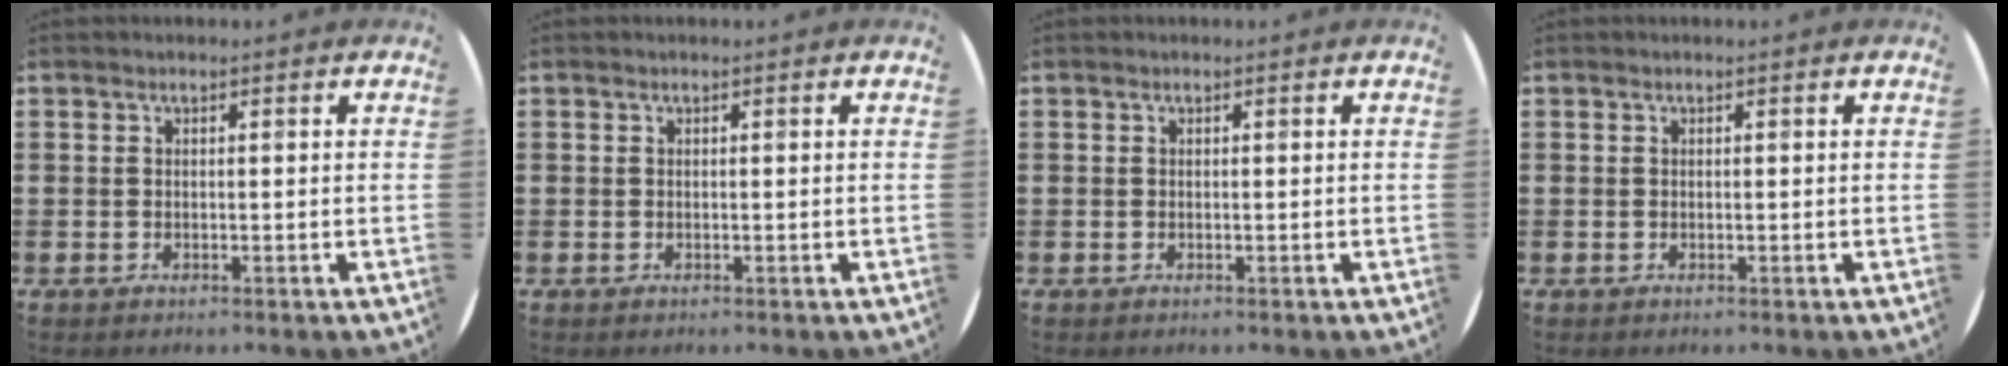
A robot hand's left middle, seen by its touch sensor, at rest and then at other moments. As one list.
[{"total": 0.0}, {"total": 0.0}, {"total": 0.0}]